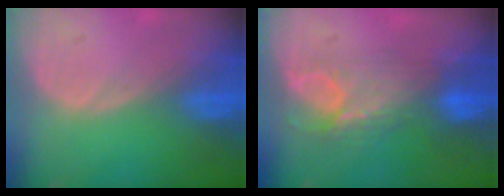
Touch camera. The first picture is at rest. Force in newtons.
{"total": 7.3, "press": 6.6, "slide": 3.1}